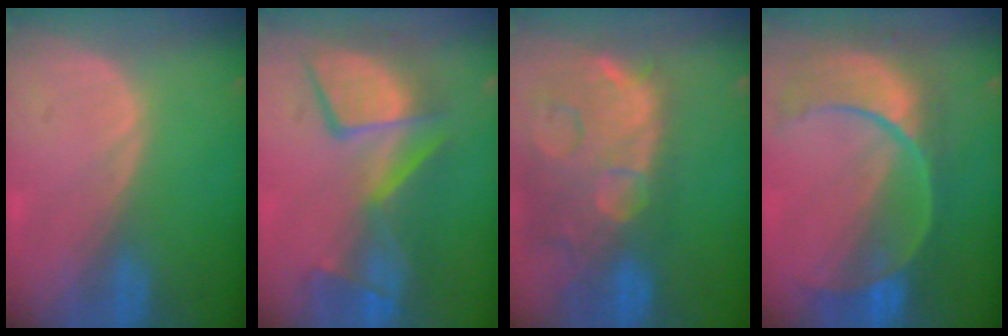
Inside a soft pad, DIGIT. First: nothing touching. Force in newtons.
{"total": 10.4, "press": 9.8, "slide": 3.4}
{"total": 15.0, "press": 12.0, "slide": 9.0}
{"total": 11.2, "press": 9.4, "slide": 6.2}